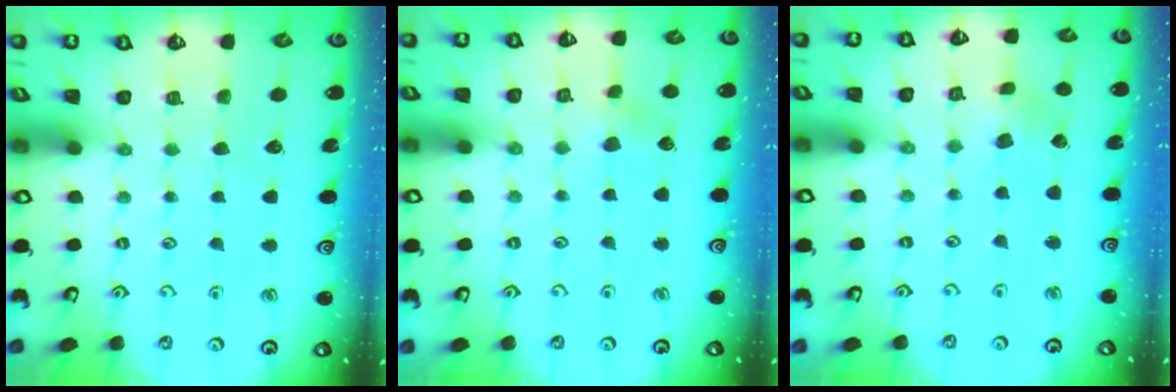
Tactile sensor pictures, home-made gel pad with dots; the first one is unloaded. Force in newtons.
{"total": 3.7, "press": 3.7, "slide": 0.5}
{"total": 2.3, "press": 2.3, "slide": 0.4}